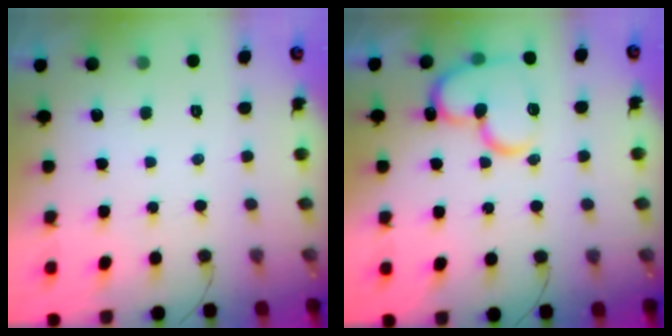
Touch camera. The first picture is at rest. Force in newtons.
{"total": 16.7, "press": 16.6, "slide": 2.3}